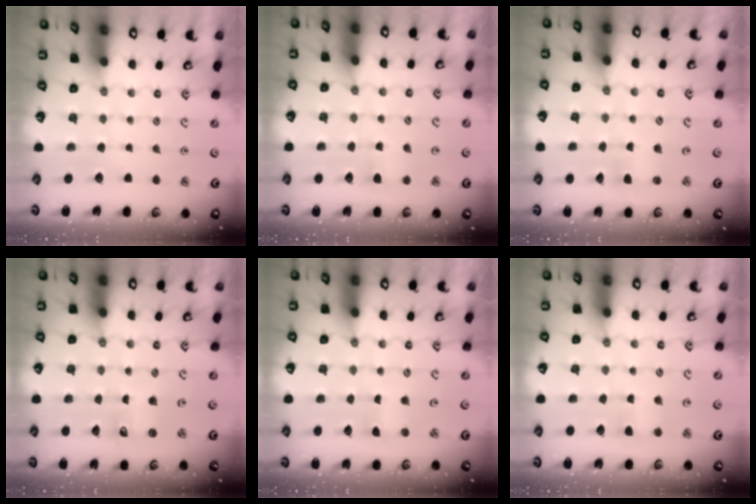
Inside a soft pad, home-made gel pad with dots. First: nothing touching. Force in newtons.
{"total": 3.1, "press": 3.1, "slide": 0.4}
{"total": 2.9, "press": 2.8, "slide": 0.4}
{"total": 1.2, "press": 1.2, "slide": 0.1}
{"total": 0.5, "press": 0.5, "slide": 0.1}
{"total": 2.8, "press": 2.8, "slide": 0.2}